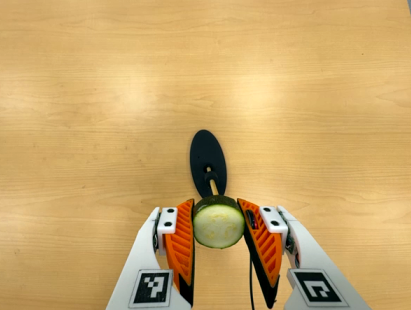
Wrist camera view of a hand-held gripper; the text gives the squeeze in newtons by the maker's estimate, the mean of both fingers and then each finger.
{"total": 11.7, "left": 10.7, "right": 12.6}